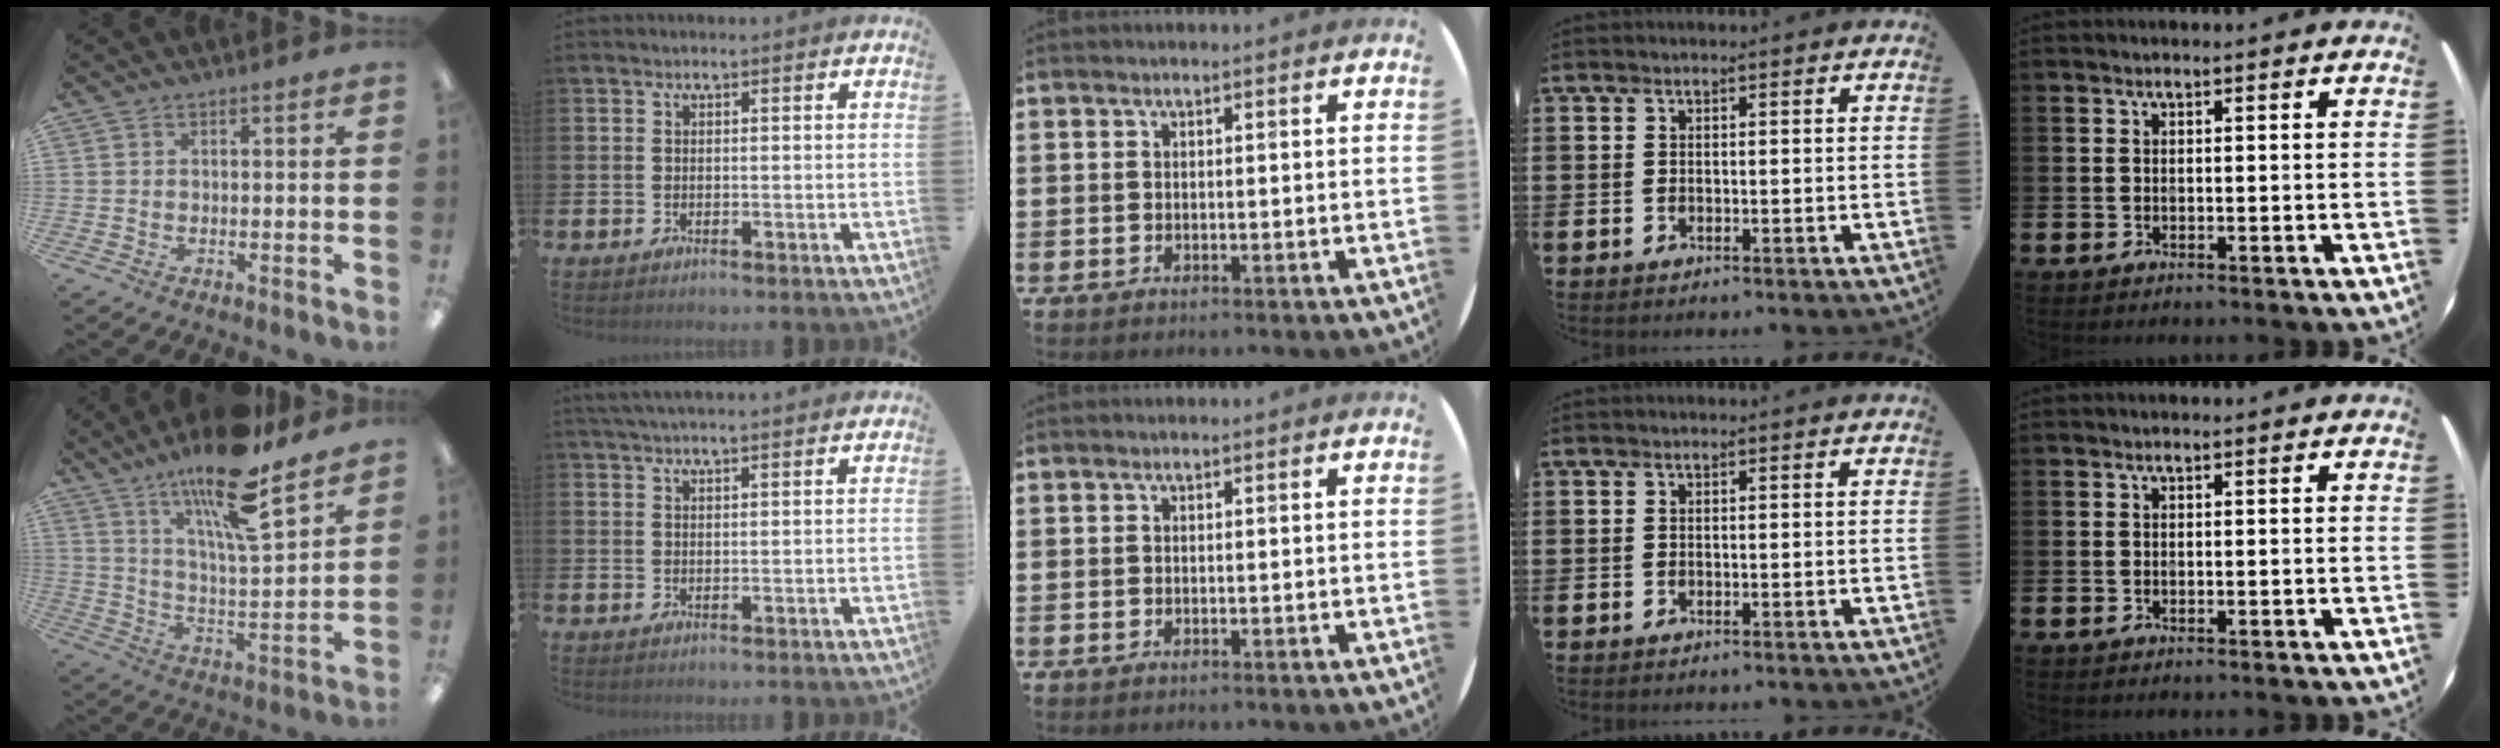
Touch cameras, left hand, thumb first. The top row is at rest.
{"thumb": {"total": 18.1, "force": [13.7, 3.9, 11.2], "torque": [-0.187, -0.090, 0.225]}, "index": {"total": 2.7, "force": [2.6, 0.0, 0.8], "torque": [-0.019, -0.004, 0.047]}}